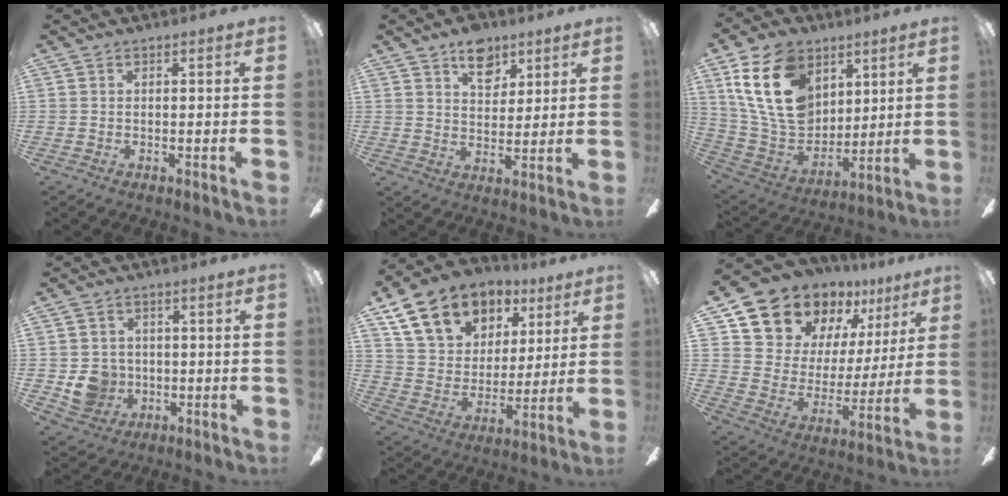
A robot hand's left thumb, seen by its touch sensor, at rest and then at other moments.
{"total": 8.6, "force": [5.4, 5.2, 4.1], "torque": [-0.041, -0.021, 0.092]}
{"total": 21.8, "force": [9.4, 15.0, 12.7], "torque": [-0.264, -0.031, 0.172]}
{"total": 7.4, "force": [-0.5, 7.1, 2.0], "torque": [-0.053, 0.004, -0.002]}
{"total": 16.8, "force": [10.5, 11.6, 6.1], "torque": [-0.120, -0.048, 0.201]}
{"total": 15.1, "force": [13.0, 7.3, 2.3], "torque": [-0.075, -0.112, 0.243]}